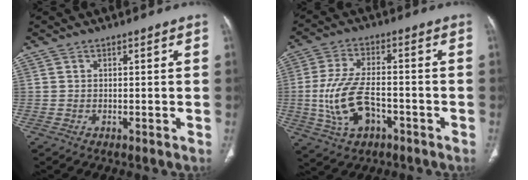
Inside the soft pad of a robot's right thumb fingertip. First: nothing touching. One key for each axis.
{"total": 11.8, "fx": -3.1, "fy": 6.4, "fz": 9.4, "tx": -0.195, "ty": 0.019, "tz": -0.051}